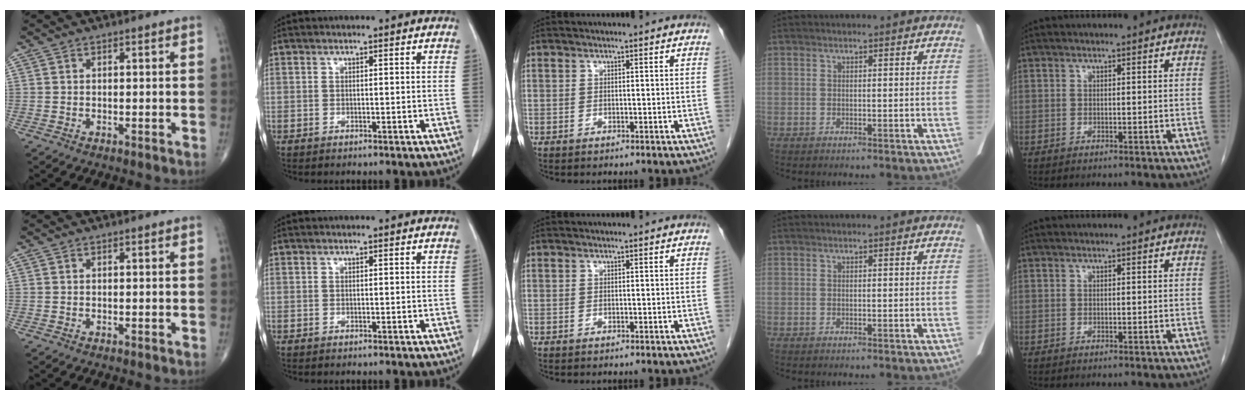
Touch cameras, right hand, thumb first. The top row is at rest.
{}